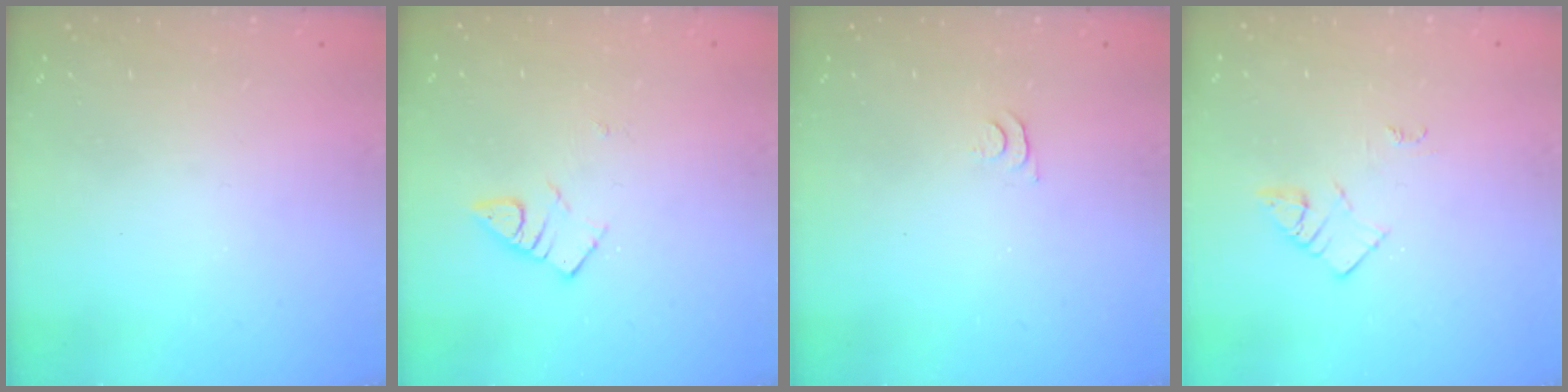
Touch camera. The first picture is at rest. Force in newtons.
{"total": 2.8, "press": 2.7, "slide": 0.3}
{"total": 5.2, "press": 5.1, "slide": 0.5}
{"total": 3.0, "press": 3.0, "slide": 0.4}